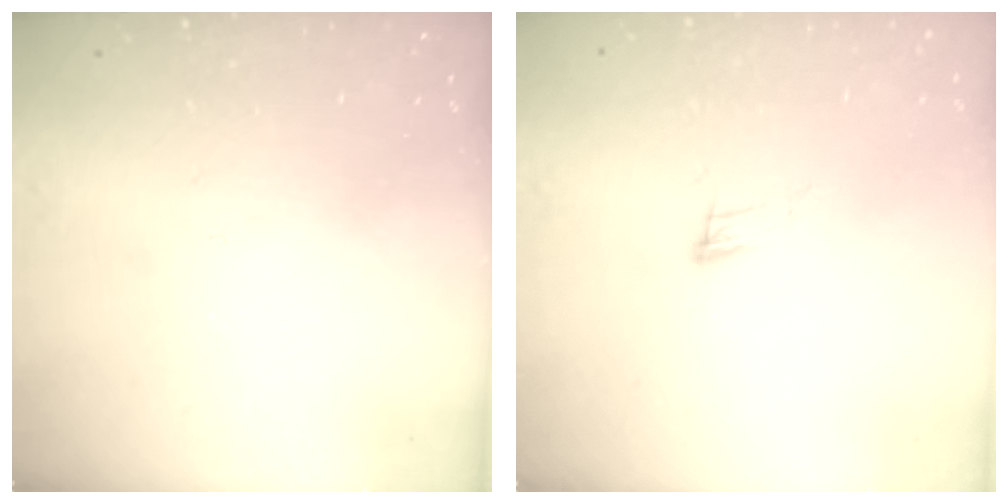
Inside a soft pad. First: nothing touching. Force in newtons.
{"total": 6.3, "press": 6.2, "slide": 1.0}